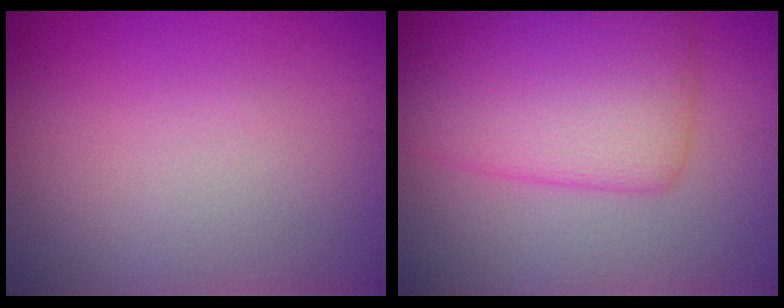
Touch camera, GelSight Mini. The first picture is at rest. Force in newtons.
{"total": 6.0, "press": 6.0, "slide": 0.1}